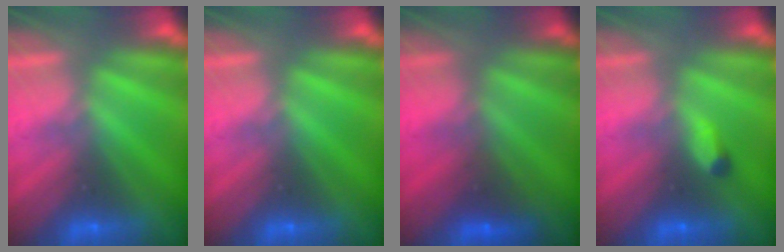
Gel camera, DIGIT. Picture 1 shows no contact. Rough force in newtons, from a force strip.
{"total": 0.0}
{"total": 1.5}
{"total": 2.4}